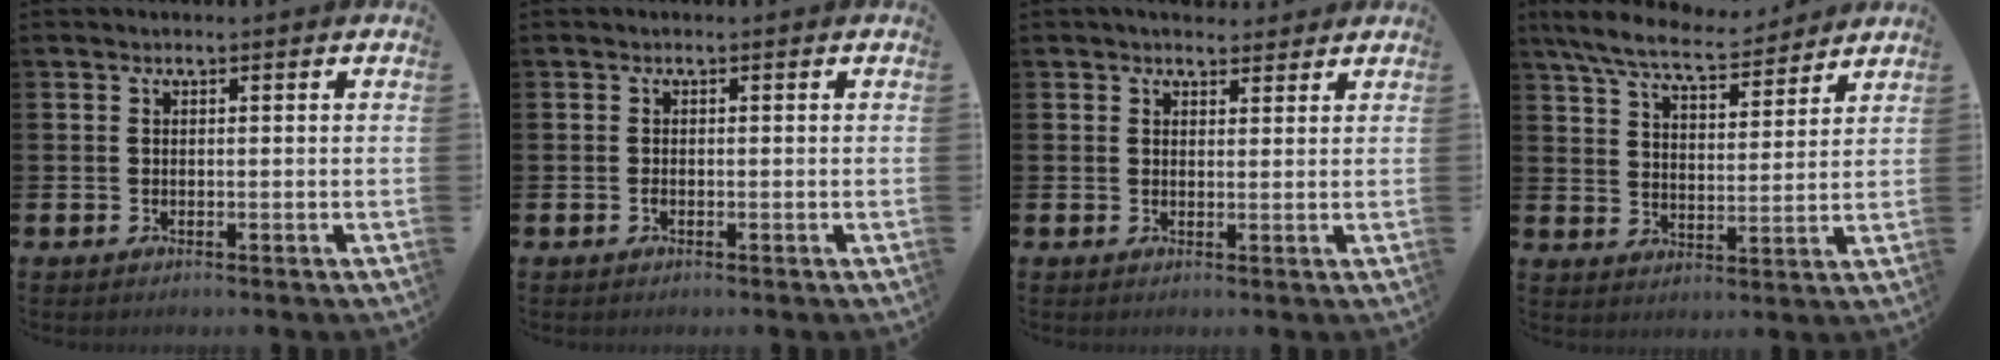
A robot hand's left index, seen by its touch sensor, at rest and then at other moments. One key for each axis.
{"total": 0.6, "fx": -0.2, "fy": 0.3, "fz": 0.4, "tx": -0.007, "ty": 0.000, "tz": -0.006}
{"total": 2.9, "fx": 2.7, "fy": 0.9, "fz": 0.1, "tx": 0.004, "ty": -0.011, "tz": 0.048}
{"total": 8.1, "fx": 7.4, "fy": 1.3, "fz": 2.9, "tx": -0.087, "ty": -0.035, "tz": 0.133}